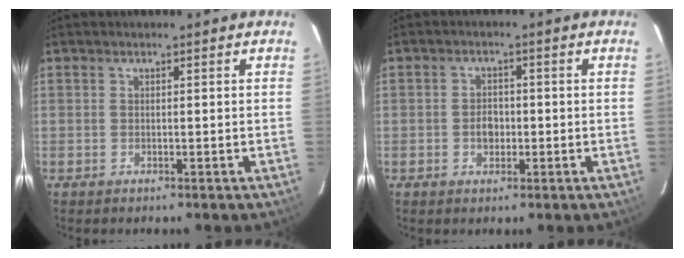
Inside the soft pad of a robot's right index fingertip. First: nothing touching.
{"total": 3.0, "force": [-0.7, 2.4, 1.8], "torque": [-0.031, 0.005, -0.010]}